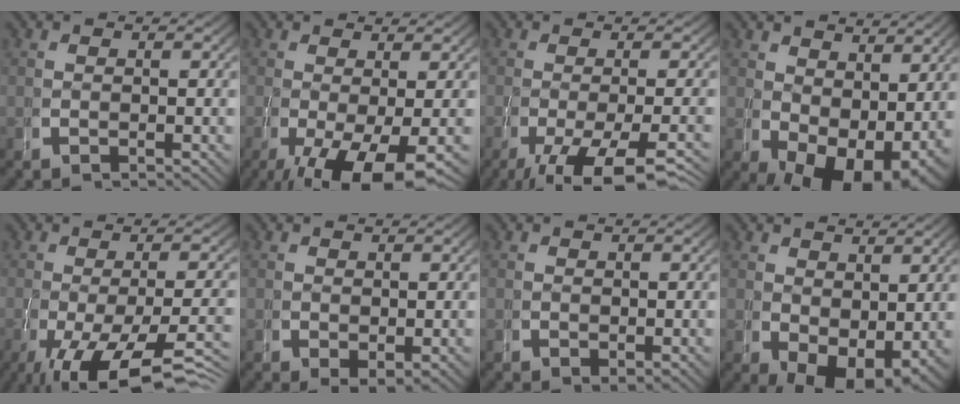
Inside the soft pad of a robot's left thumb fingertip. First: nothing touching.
{"total": 7.3, "force": [-2.9, 3.0, 5.9], "torque": [-0.107, -0.038, -0.020]}
{"total": 6.8, "force": [-3.7, 2.4, 5.2], "torque": [-0.088, -0.022, -0.038]}
{"total": 7.3, "force": [-1.0, 4.7, 5.5], "torque": [-0.084, -0.046, 0.015]}
{"total": 9.1, "force": [-4.5, 3.8, 6.9], "torque": [-0.121, -0.030, -0.043]}
{"total": 1.5, "force": [0.4, 1.1, 1.0], "torque": [-0.018, -0.016, 0.020]}
{"total": 0.9, "force": [0.5, 0.5, 0.5], "torque": [-0.009, -0.008, 0.016]}
{"total": 5.6, "force": [-0.7, 3.7, 4.1], "torque": [-0.063, -0.040, 0.017]}